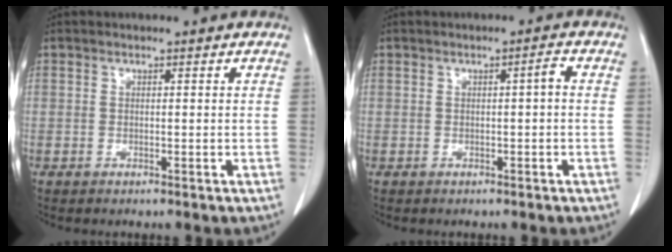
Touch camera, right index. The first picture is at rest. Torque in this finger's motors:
{"motor_torque": [0.21, -0.07, 0.12, 0.03]}